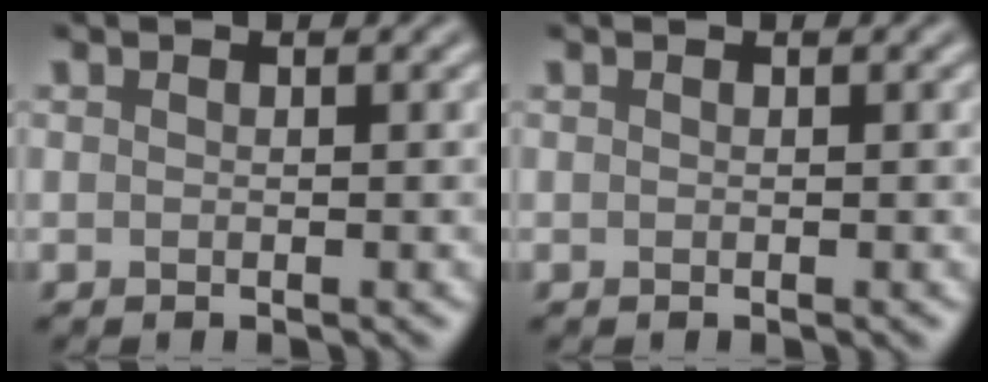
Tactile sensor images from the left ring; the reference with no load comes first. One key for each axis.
{"total": 0.0}